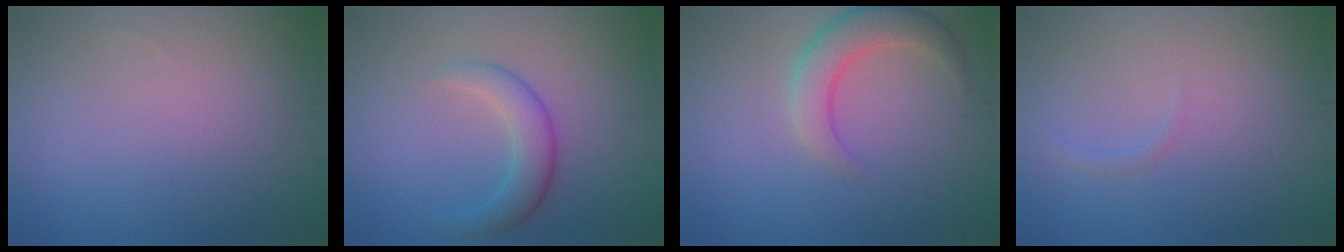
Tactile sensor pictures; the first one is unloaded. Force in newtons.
{"total": 3.3, "press": 3.3, "slide": 0.1}
{"total": 4.0, "press": 3.9, "slide": 0.3}
{"total": 0.6, "press": 0.6, "slide": 0.1}